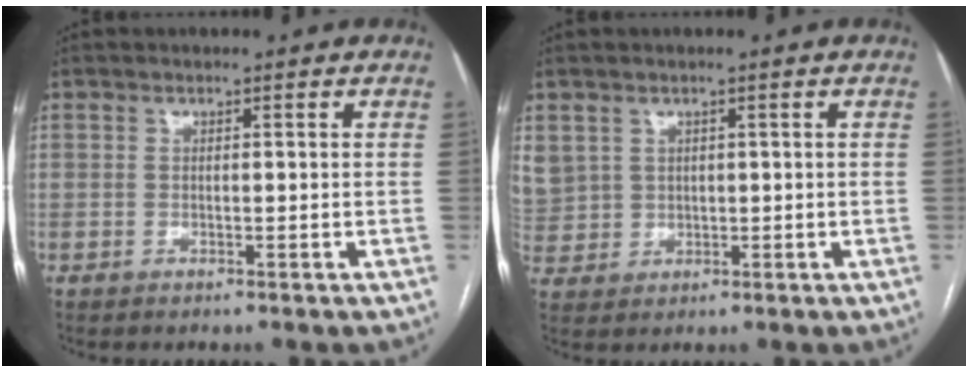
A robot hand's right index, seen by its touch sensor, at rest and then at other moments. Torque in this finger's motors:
{"motor_torque": [0.68, 0.15, 0.30, 0.01]}